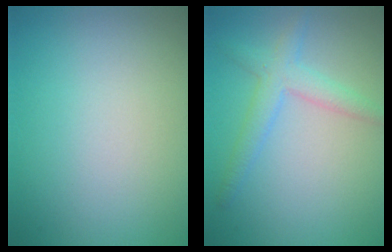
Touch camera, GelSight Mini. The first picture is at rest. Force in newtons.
{"total": 2.8, "press": 2.8, "slide": 0.1}